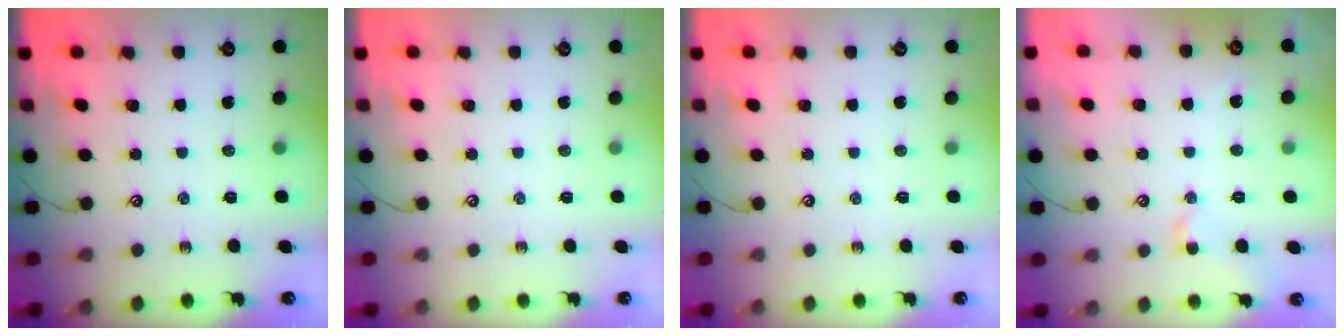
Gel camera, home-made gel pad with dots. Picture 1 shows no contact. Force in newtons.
{"total": 0.0}
{"total": 0.0}
{"total": 1.1, "press": 1.0, "slide": 0.5}